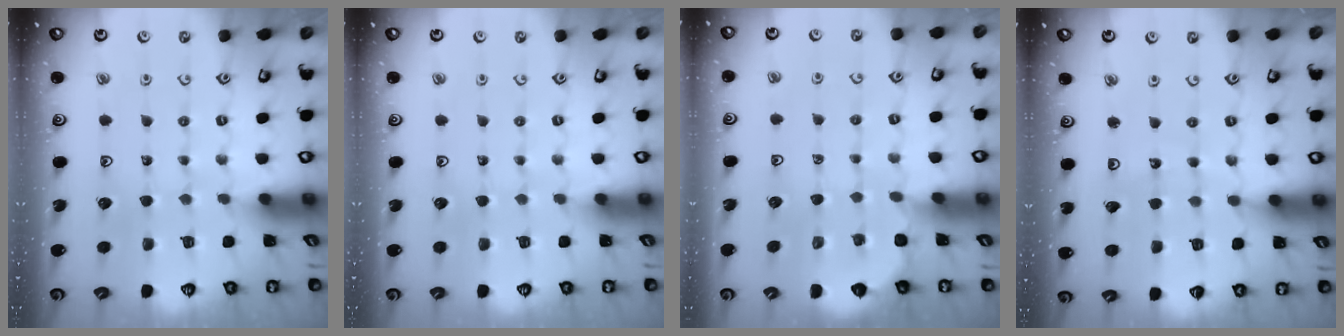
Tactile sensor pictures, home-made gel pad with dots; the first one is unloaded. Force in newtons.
{"total": 0.0}
{"total": 2.9, "press": 2.9, "slide": 0.3}
{"total": 3.5, "press": 3.5, "slide": 0.4}